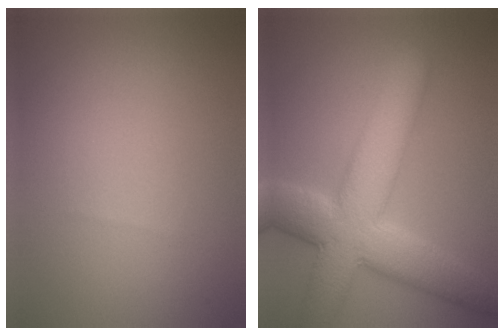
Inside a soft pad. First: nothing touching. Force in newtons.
{"total": 9.5, "press": 9.5, "slide": 0.7}